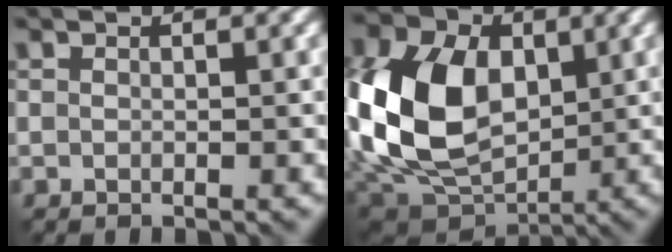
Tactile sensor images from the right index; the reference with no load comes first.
{"total": 13.0, "force": [1.6, 9.4, 8.9], "torque": [-0.212, 0.012, 0.011]}